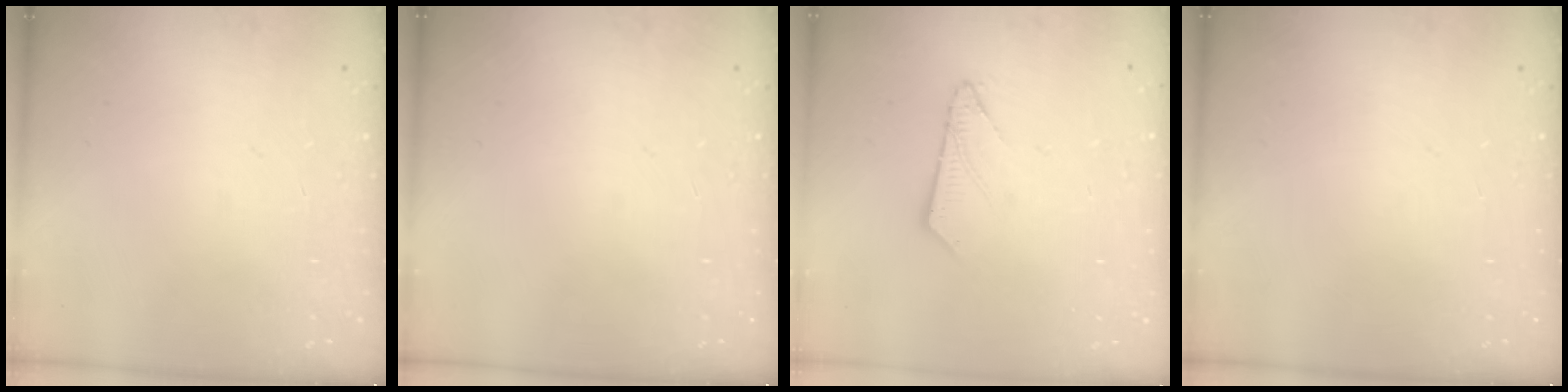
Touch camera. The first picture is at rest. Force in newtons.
{"total": 0.0}
{"total": 5.8, "press": 5.8, "slide": 0.3}
{"total": 0.0}